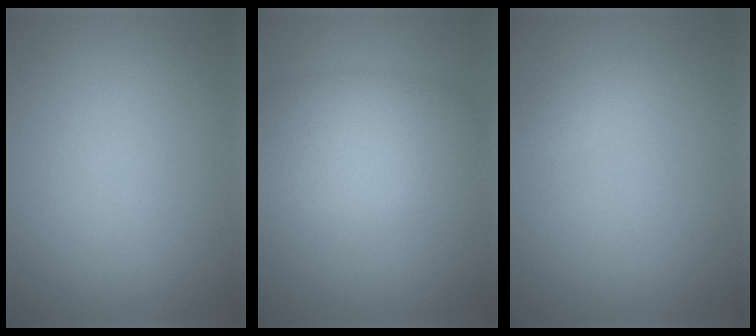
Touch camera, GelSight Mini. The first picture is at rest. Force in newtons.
{"total": 5.6, "press": 5.6, "slide": 0.2}
{"total": 0.7, "press": 0.7, "slide": 0.0}